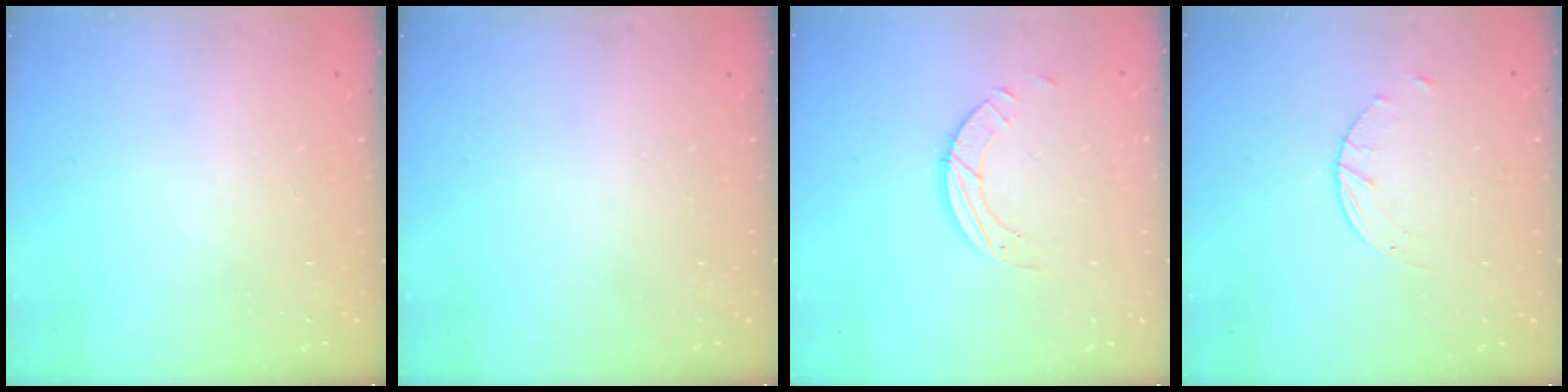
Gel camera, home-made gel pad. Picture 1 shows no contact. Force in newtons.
{"total": 0.0}
{"total": 3.9, "press": 3.9, "slide": 0.1}
{"total": 3.0, "press": 3.0, "slide": 0.4}